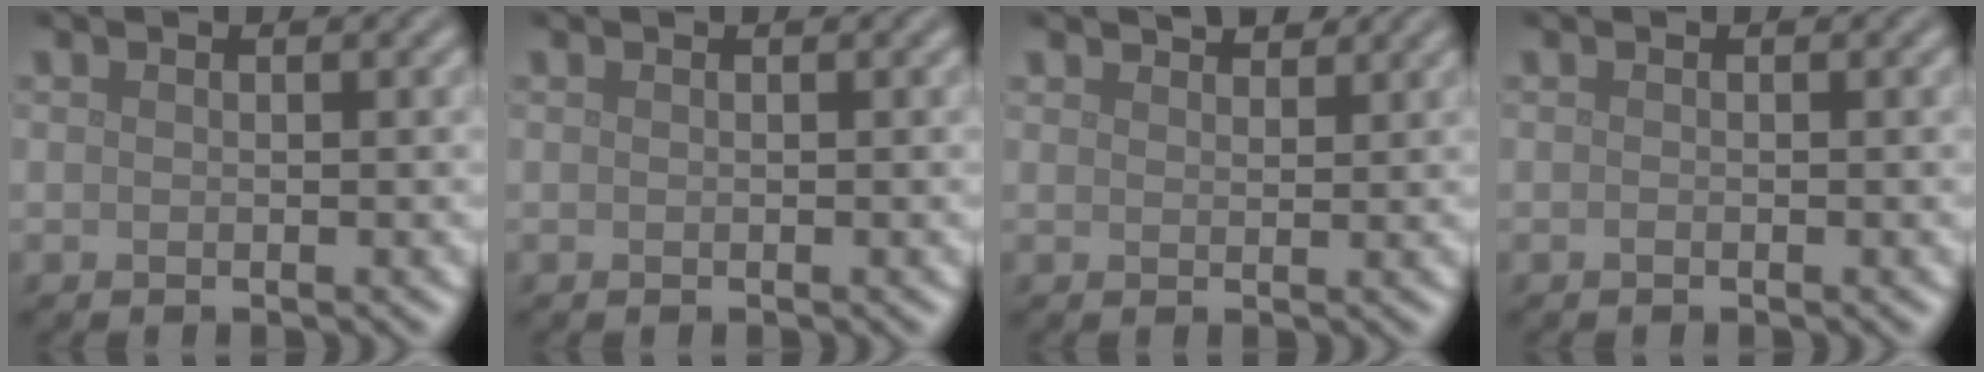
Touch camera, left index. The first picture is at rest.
{"total": 0.0}
{"total": 2.2, "force": [2.0, 0.7, 0.6], "torque": [-0.011, 0.002, 0.030]}
{"total": 0.0}